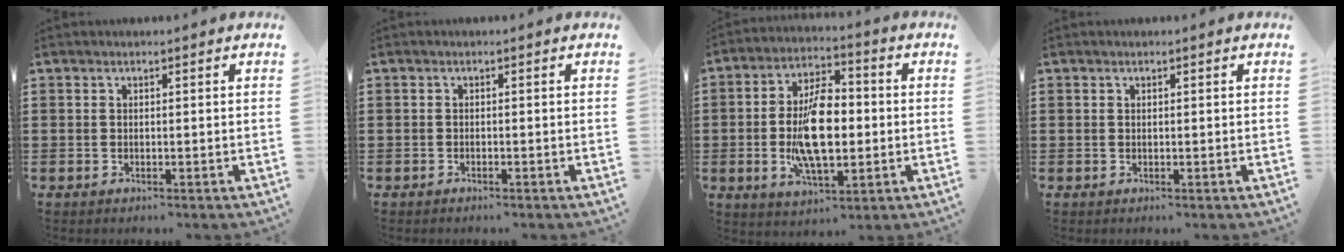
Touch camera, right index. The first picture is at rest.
{"total": 0.5, "force": [-0.5, 0.0, 0.1], "torque": [-0.004, -0.002, -0.010]}
{"total": 11.8, "force": [-1.1, 5.5, 10.3], "torque": [-0.204, 0.000, -0.022]}
{"total": 0.0}